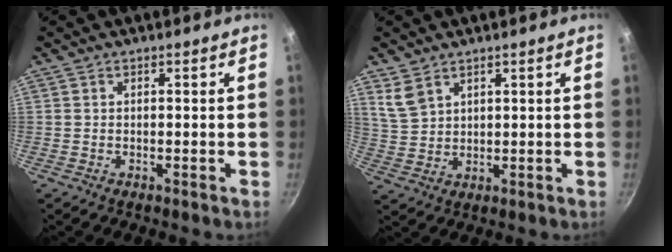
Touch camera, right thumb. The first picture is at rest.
{"total": 4.9, "force": [3.3, 2.9, 2.1], "torque": [-0.032, -0.012, 0.076]}